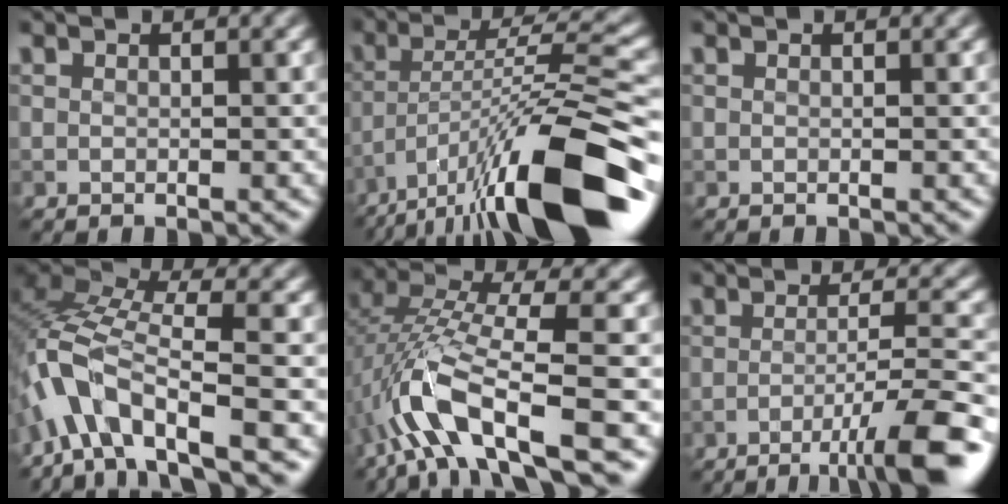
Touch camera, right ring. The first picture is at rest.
{"total": 14.5, "force": [-8.4, 3.6, 11.2], "torque": [-0.184, 0.004, -0.144]}
{"total": 0.0}
{"total": 8.5, "force": [-4.2, 3.2, 6.7], "torque": [-0.127, 0.015, -0.095]}
{"total": 9.4, "force": [-4.1, 2.6, 8.0], "torque": [-0.163, 0.016, -0.083]}
{"total": 8.3, "force": [-4.6, 1.1, 6.8], "torque": [-0.092, 0.011, -0.072]}